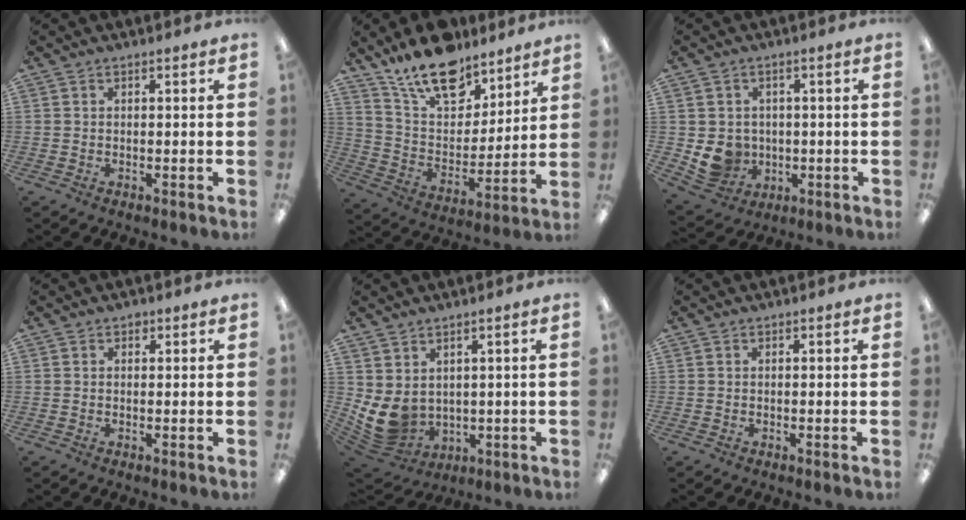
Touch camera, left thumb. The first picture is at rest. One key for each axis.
{"total": 17.2, "fx": 13.3, "fy": 7.8, "fz": 7.7, "tx": -0.139, "ty": -0.079, "tz": 0.240}
{"total": 7.3, "fx": -0.2, "fy": 6.9, "fz": 2.4, "tx": -0.060, "ty": 0.002, "tz": 0.006}
{"total": 1.0, "fx": 0.6, "fy": 0.7, "fz": 0.4, "tx": 0.000, "ty": 0.000, "tz": 0.009}
{"total": 8.0, "fx": 2.0, "fy": 6.2, "fz": 4.6, "tx": -0.122, "ty": -0.030, "tz": 0.045}
{"total": 0.0}